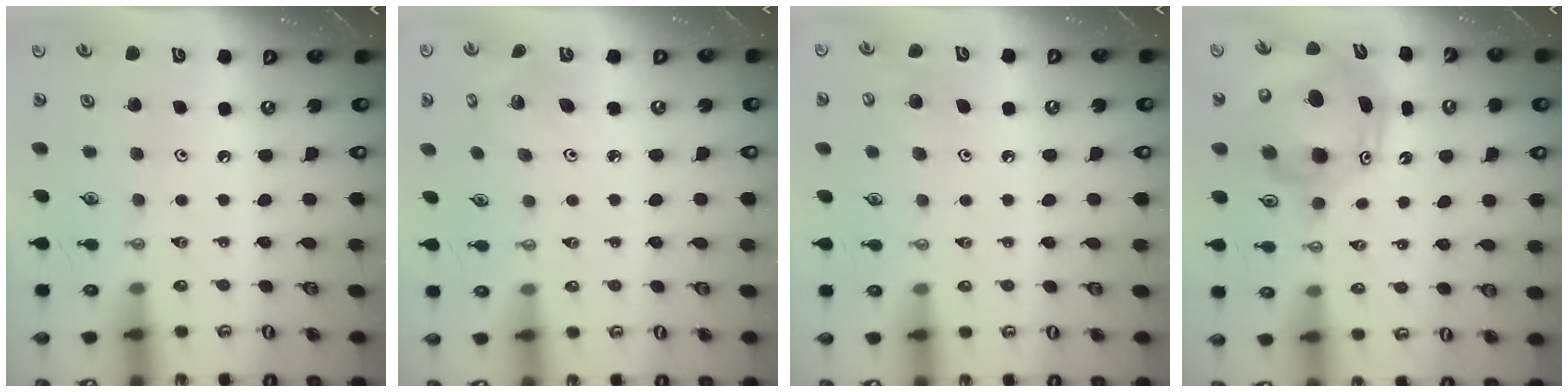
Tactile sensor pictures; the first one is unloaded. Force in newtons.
{"total": 3.9, "press": 3.9, "slide": 0.2}
{"total": 6.8, "press": 6.8, "slide": 0.6}
{"total": 14.4, "press": 14.2, "slide": 2.3}